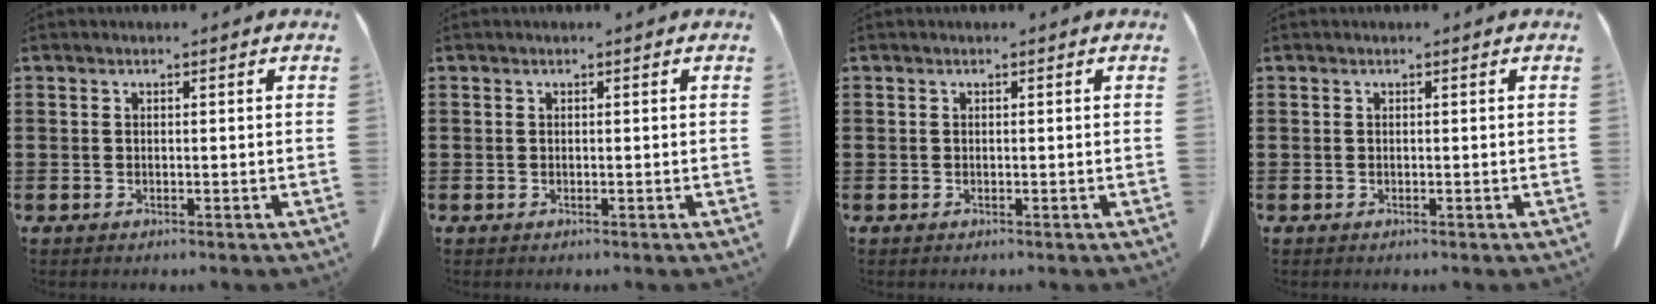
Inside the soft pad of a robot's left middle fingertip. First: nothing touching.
{"total": 0.0}
{"total": 0.0}
{"total": 0.0}